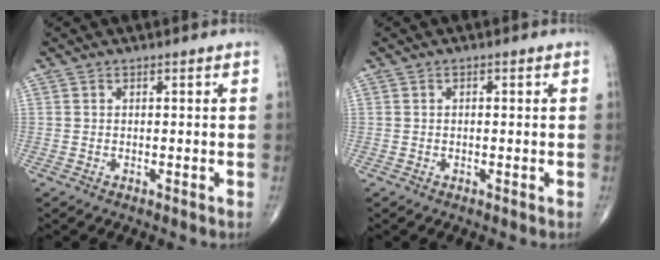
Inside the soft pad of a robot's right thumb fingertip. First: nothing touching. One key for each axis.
{"total": 0.8, "fx": 0.2, "fy": 0.3, "fz": 0.7, "tx": -0.016, "ty": 0.005, "tz": 0.004}